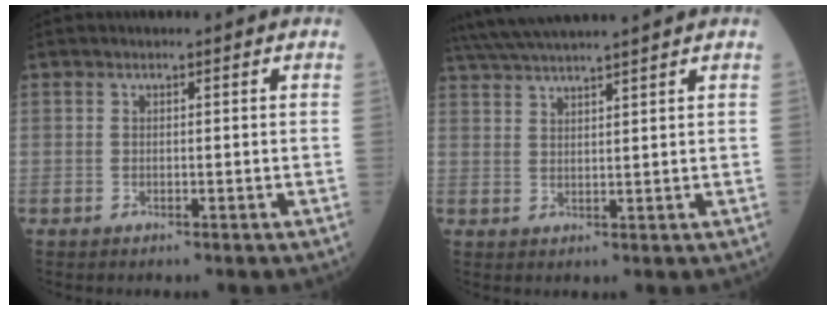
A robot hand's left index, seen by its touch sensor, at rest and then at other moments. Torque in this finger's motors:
{"motor_torque": [0.81, -1.33, 0.11, 0.12]}